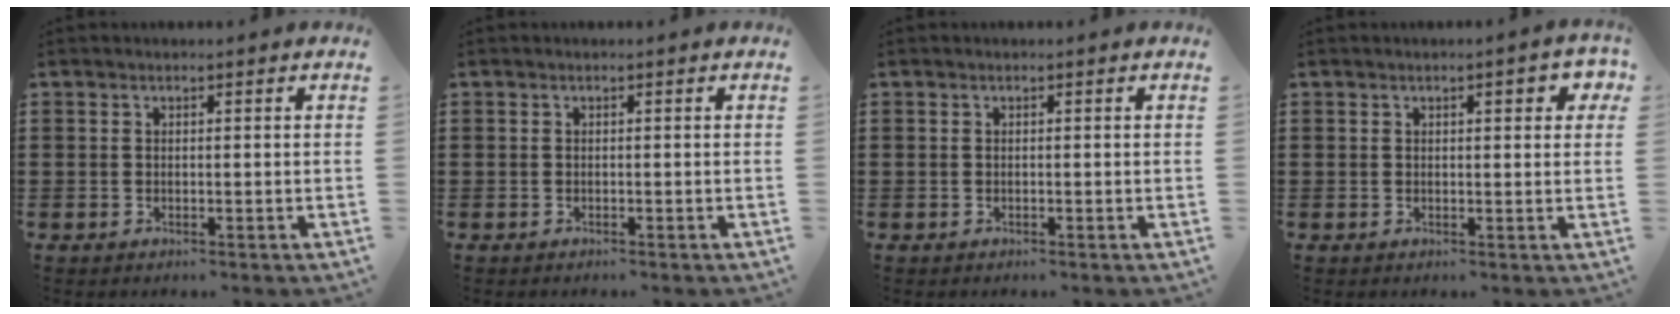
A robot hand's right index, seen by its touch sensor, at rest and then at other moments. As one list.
[{"total": 0.0}, {"total": 0.0}, {"total": 2.8, "force": [0.9, 0.8, 2.5], "torque": [-0.036, 0.000, 0.010]}]